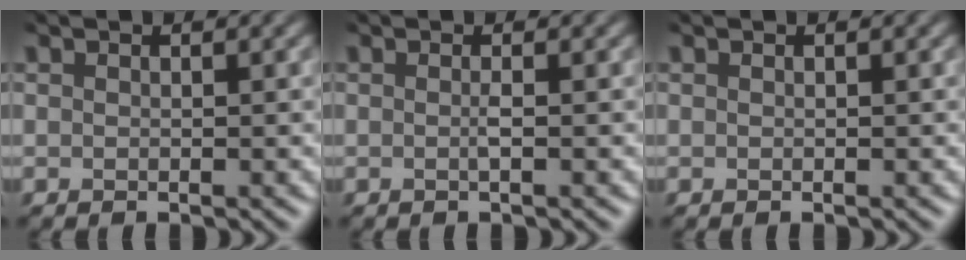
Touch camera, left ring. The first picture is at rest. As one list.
[{"total": 0.9, "force": [-0.1, 0.4, 0.8], "torque": [-0.010, -0.004, -0.014]}, {"total": 0.0}]